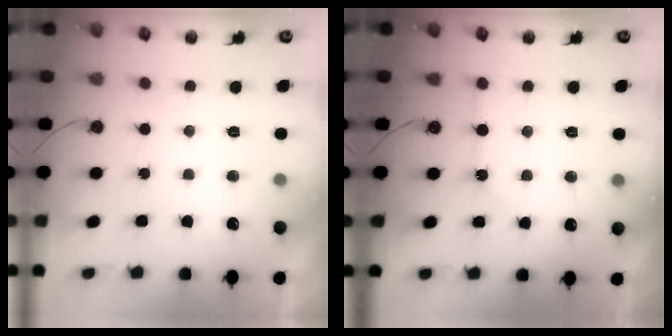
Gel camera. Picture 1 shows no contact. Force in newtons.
{"total": 2.9, "press": 2.8, "slide": 0.4}